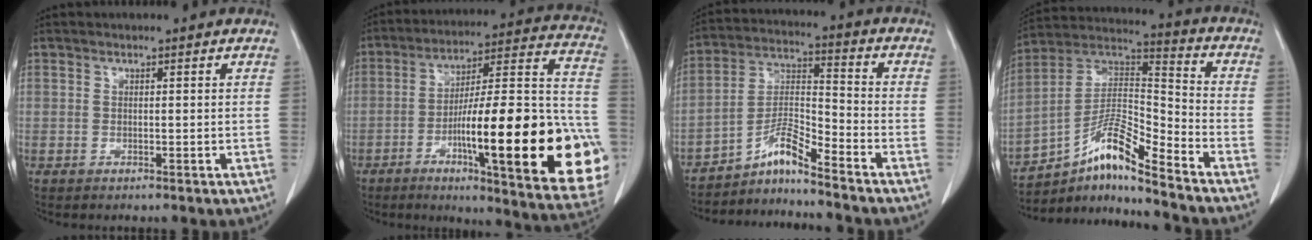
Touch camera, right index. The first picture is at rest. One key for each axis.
{"total": 30.4, "fx": -8.2, "fy": 3.9, "fz": 29.0, "tx": -0.330, "ty": 0.003, "tz": -0.122}
{"total": 6.9, "fx": -5.7, "fy": -0.5, "fz": 3.8, "tx": -0.077, "ty": 0.008, "tz": -0.101}
{"total": 13.4, "fx": -9.3, "fy": 1.1, "fz": 9.6, "tx": -0.177, "ty": 0.025, "tz": -0.161}